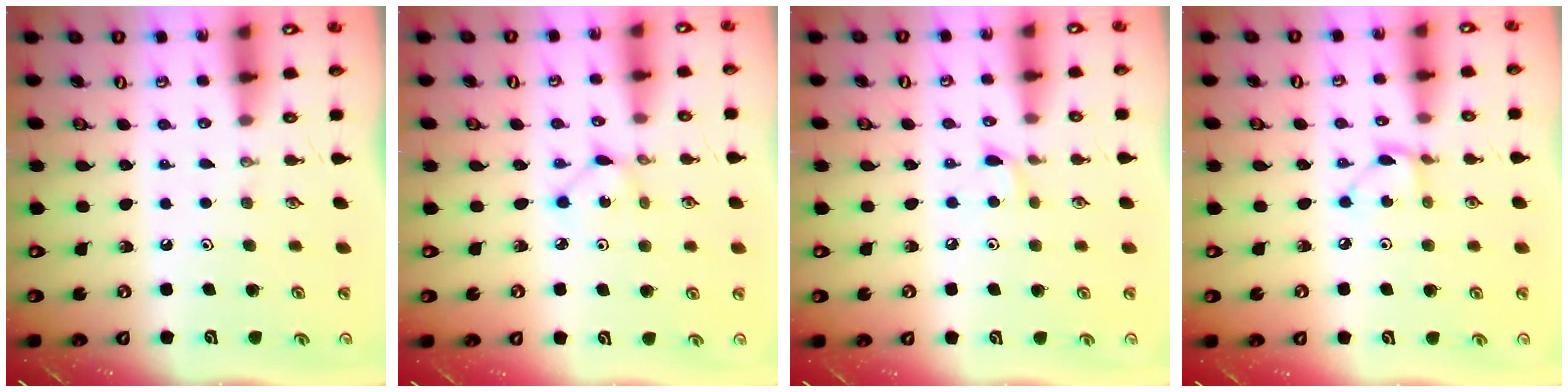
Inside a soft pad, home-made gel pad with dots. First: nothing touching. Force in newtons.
{"total": 2.0, "press": 2.0, "slide": 0.2}
{"total": 5.3, "press": 5.3, "slide": 0.5}
{"total": 2.6, "press": 2.6, "slide": 0.1}